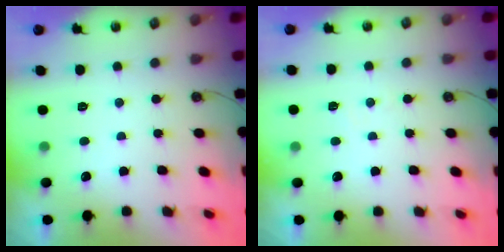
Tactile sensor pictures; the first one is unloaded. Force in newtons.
{"total": 4.0, "press": 3.9, "slide": 0.6}